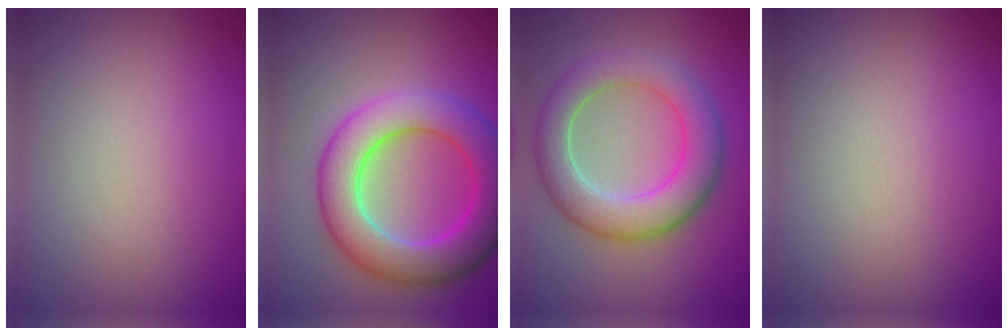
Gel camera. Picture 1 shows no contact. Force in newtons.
{"total": 8.3, "press": 8.2, "slide": 0.5}
{"total": 6.5, "press": 6.5, "slide": 0.4}
{"total": 0.0}